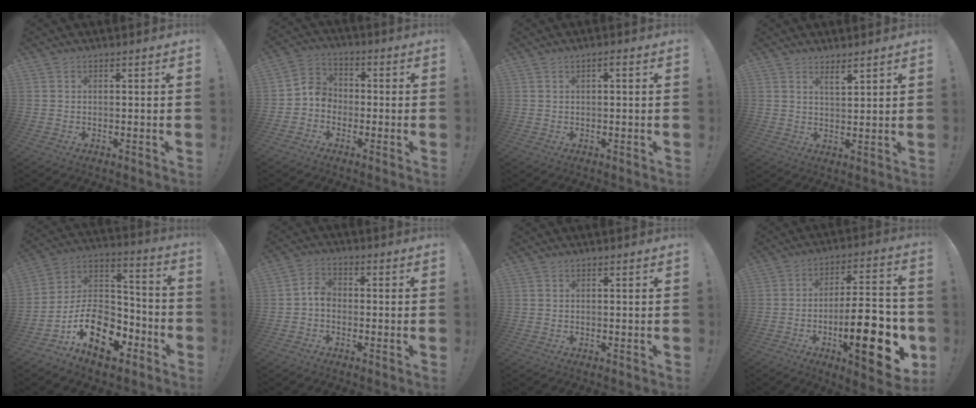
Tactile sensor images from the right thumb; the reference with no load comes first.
{"total": 6.6, "force": [-2.9, 5.5, 2.3], "torque": [-0.040, 0.030, -0.052]}
{"total": 1.1, "force": [0.0, 0.2, 1.0], "torque": [-0.022, 0.004, -0.001]}
{"total": 3.4, "force": [2.9, 0.7, 1.7], "torque": [-0.015, -0.022, 0.046]}
{"total": 17.9, "force": [-8.3, 11.6, 10.8], "torque": [-0.176, 0.047, -0.131]}
{"total": 4.9, "force": [-1.5, 3.4, 3.2], "torque": [-0.066, 0.018, -0.027]}
{"total": 0.0}
{"total": 22.1, "force": [-6.9, 7.1, 19.8], "torque": [-0.294, 0.033, -0.104]}